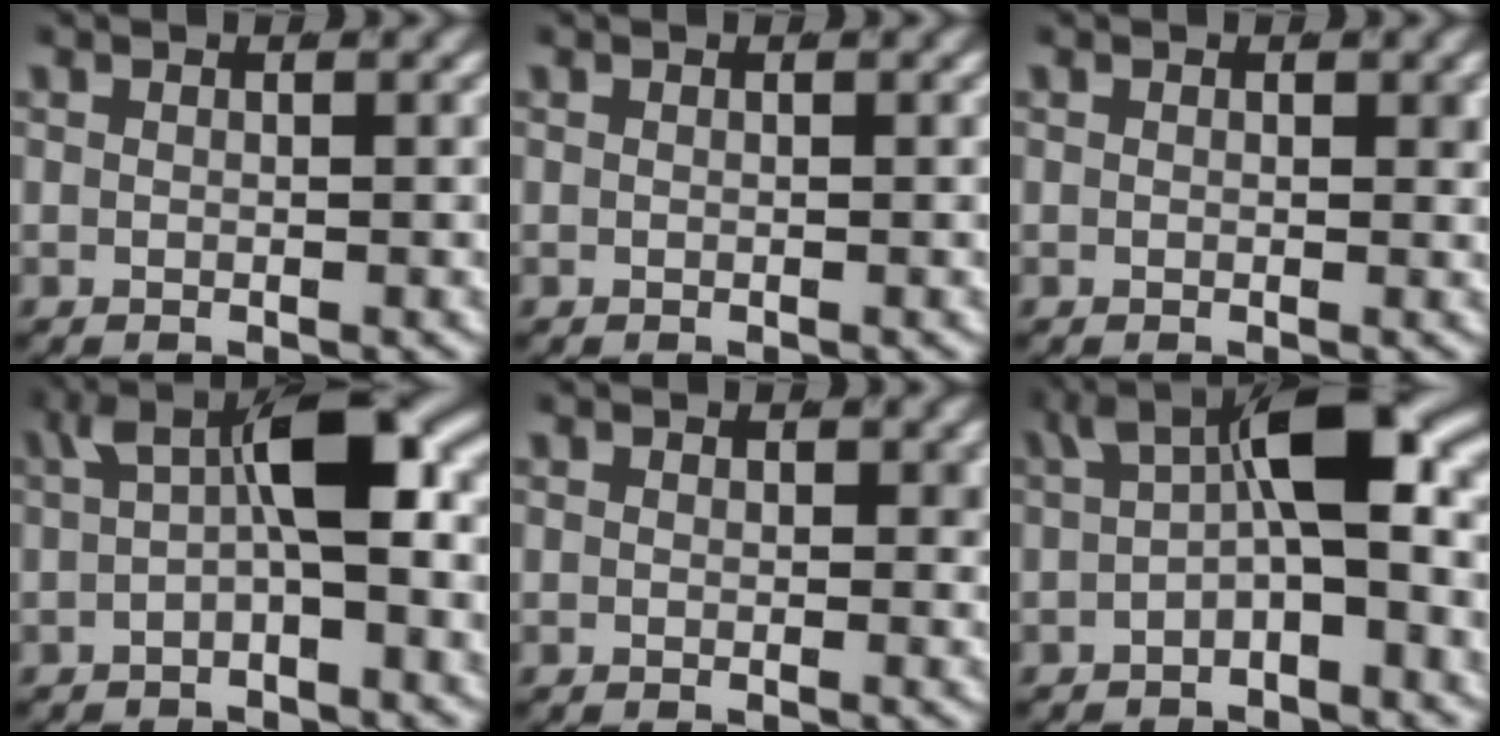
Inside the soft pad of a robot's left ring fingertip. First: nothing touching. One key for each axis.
{"total": 0.0}
{"total": 0.8, "fx": 0.1, "fy": 0.4, "fz": 0.6, "tx": -0.008, "ty": -0.005, "tz": 0.002}
{"total": 7.2, "fx": 0.9, "fy": 2.3, "fz": 6.8, "tx": -0.106, "ty": 0.009, "tz": 0.016}
{"total": 1.0, "fx": 0.3, "fy": 0.6, "fz": 0.7, "tx": -0.008, "ty": -0.010, "tz": 0.008}
{"total": 8.0, "fx": 0.7, "fy": 2.7, "fz": 7.5, "tx": -0.113, "ty": 0.002, "tz": 0.014}